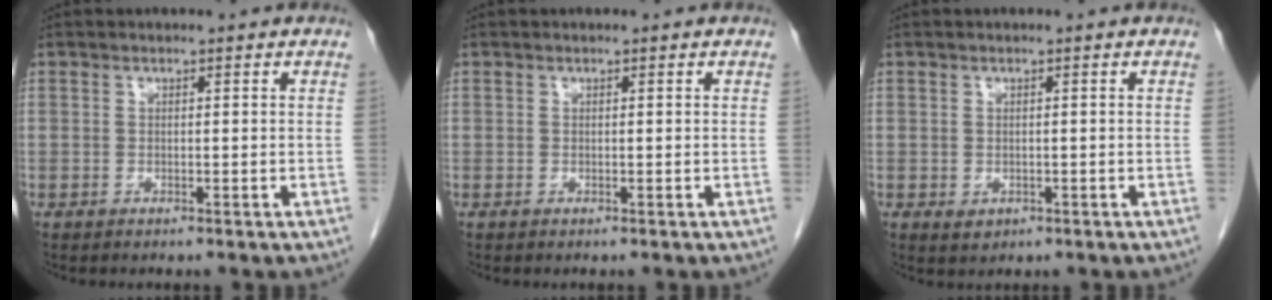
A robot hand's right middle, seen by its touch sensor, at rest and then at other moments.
{"total": 0.0}
{"total": 1.9, "force": [-0.6, 1.5, 0.9], "torque": [-0.013, 0.000, 0.001]}